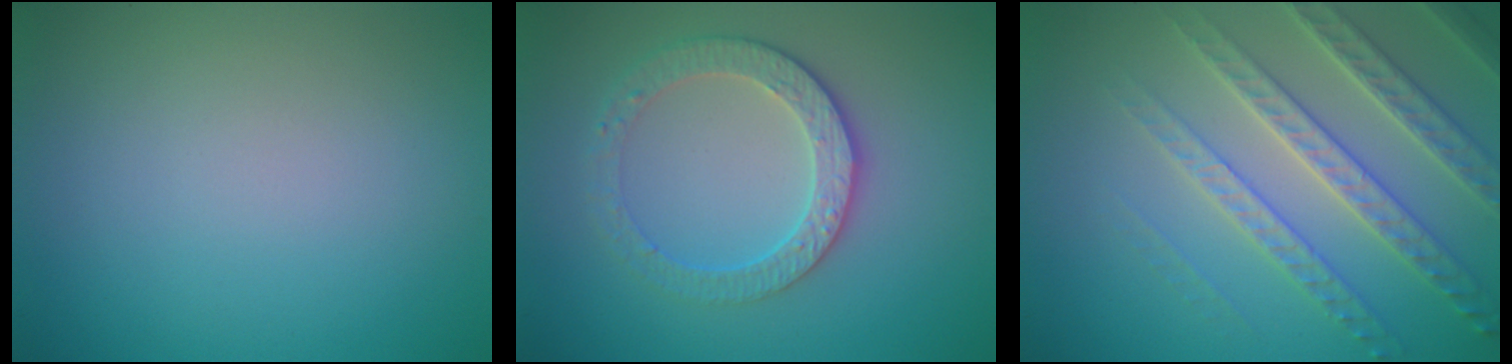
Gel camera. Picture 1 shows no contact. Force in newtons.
{"total": 3.4, "press": 3.1, "slide": 1.3}
{"total": 4.8, "press": 4.6, "slide": 1.3}